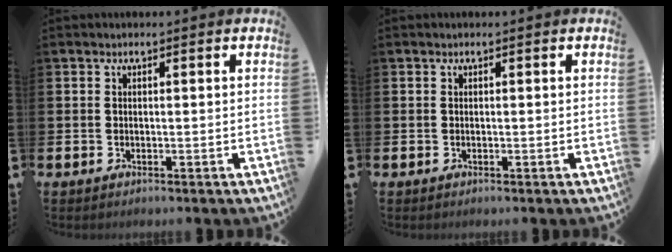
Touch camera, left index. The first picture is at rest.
{"total": 0.0}